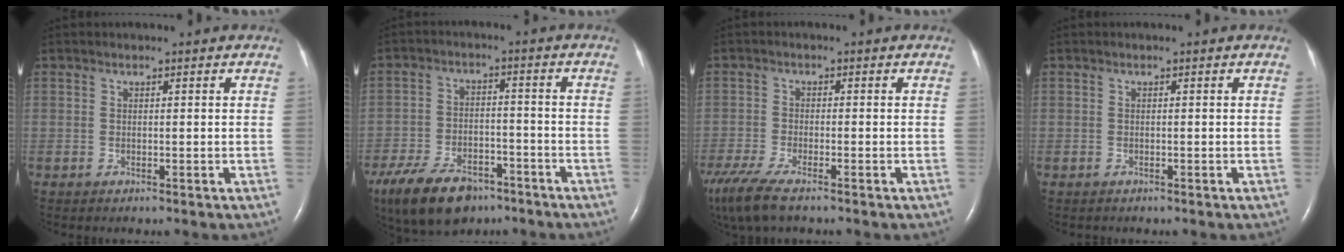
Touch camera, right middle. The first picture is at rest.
{"total": 13.1, "force": [-9.3, 6.3, 6.8], "torque": [-0.140, -0.011, -0.156]}
{"total": 9.4, "force": [-7.0, 2.0, 5.9], "torque": [-0.124, -0.025, -0.128]}
{"total": 0.0}